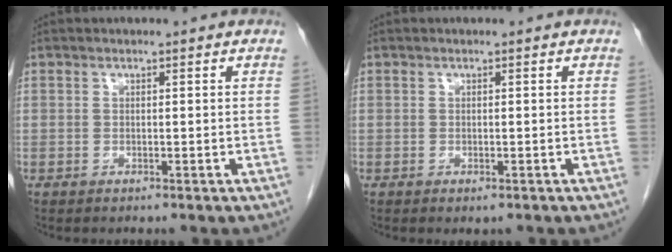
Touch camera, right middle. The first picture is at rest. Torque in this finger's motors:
{"motor_torque": [0.03, -0.01, 0.01, 0.00]}